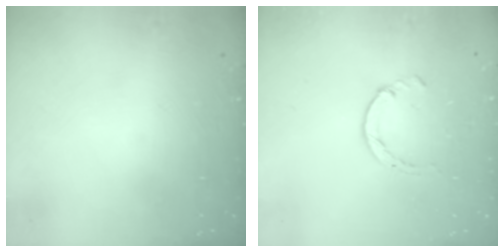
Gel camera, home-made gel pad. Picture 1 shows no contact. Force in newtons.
{"total": 1.7, "press": 1.7, "slide": 0.3}